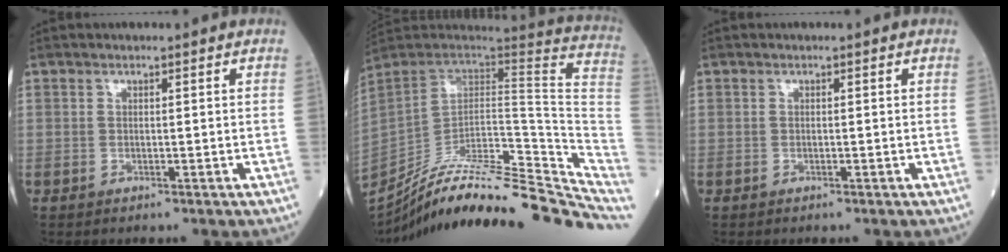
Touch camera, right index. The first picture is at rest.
{"total": 29.7, "force": [-26.8, 3.5, 12.3], "torque": [-0.101, 0.000, -0.377]}
{"total": 0.0}